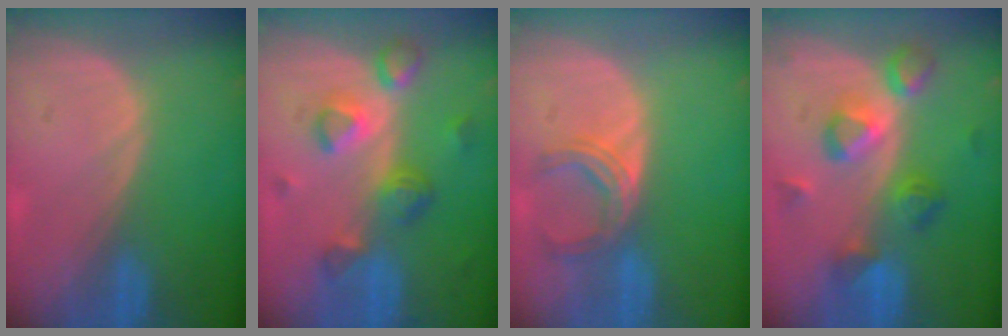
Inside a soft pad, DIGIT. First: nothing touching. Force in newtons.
{"total": 7.9, "press": 7.0, "slide": 3.6}
{"total": 4.9, "press": 4.6, "slide": 1.6}
{"total": 7.5, "press": 7.5, "slide": 0.9}